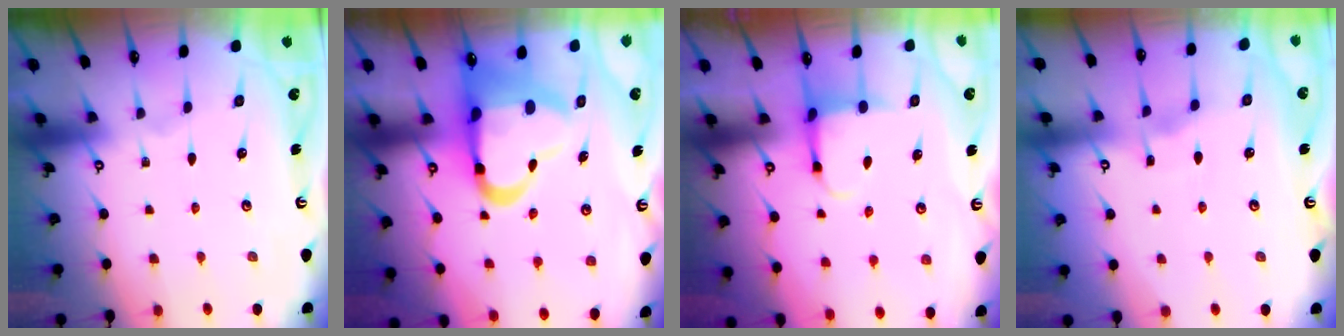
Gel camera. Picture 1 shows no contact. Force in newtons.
{"total": 14.3, "press": 14.0, "slide": 3.0}
{"total": 3.8, "press": 3.6, "slide": 1.3}
{"total": 3.7, "press": 3.6, "slide": 0.4}